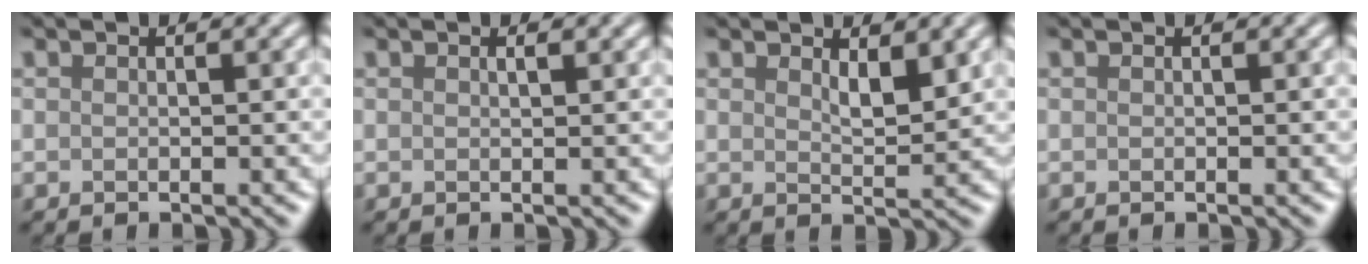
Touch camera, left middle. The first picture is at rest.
{"total": 0.8, "force": [0.4, 0.3, 0.6], "torque": [-0.002, -0.001, 0.004]}
{"total": 2.2, "force": [1.2, 0.5, 1.7], "torque": [-0.028, -0.007, 0.030]}
{"total": 0.0}